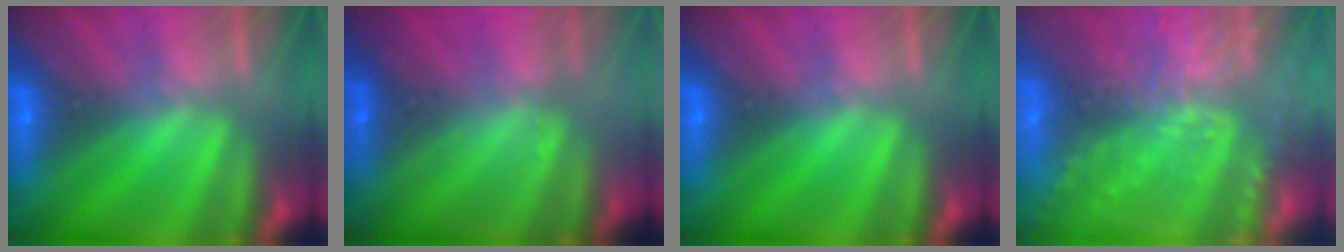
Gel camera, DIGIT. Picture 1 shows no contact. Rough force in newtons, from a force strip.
{"total": 2.2}
{"total": 0.0}
{"total": 7.0}